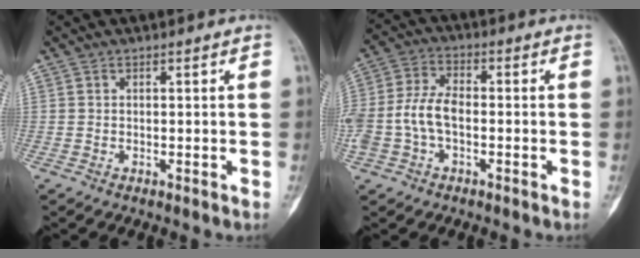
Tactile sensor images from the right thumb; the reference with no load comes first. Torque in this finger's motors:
{"motor_torque": [0.73, 0.71, 1.64, -0.37, 0.21]}